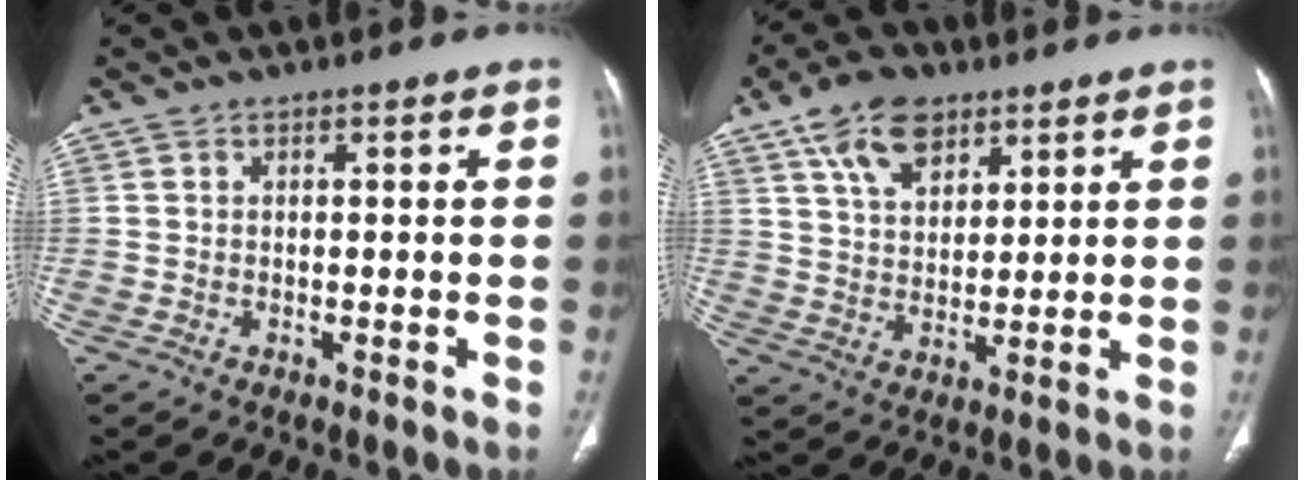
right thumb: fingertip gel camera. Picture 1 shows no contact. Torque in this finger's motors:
{"motor_torque": [-1.31, 1.50, 0.25, -0.06, 0.08]}